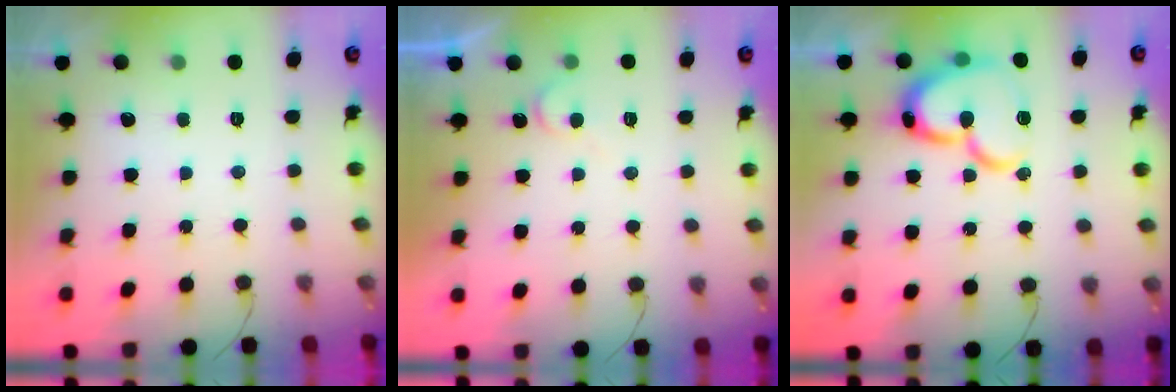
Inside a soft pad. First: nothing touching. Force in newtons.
{"total": 4.6, "press": 4.6, "slide": 0.4}
{"total": 19.2, "press": 19.1, "slide": 2.0}